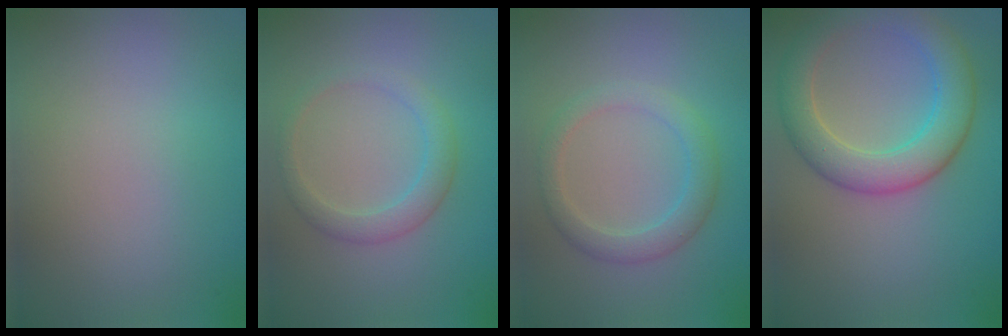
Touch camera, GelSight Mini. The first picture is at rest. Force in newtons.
{"total": 2.4, "press": 2.4, "slide": 0.1}
{"total": 2.7, "press": 2.7, "slide": 0.3}
{"total": 5.6, "press": 5.6, "slide": 0.3}